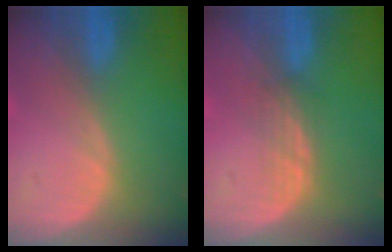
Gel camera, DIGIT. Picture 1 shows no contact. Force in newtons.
{"total": 2.4, "press": 2.3, "slide": 0.5}